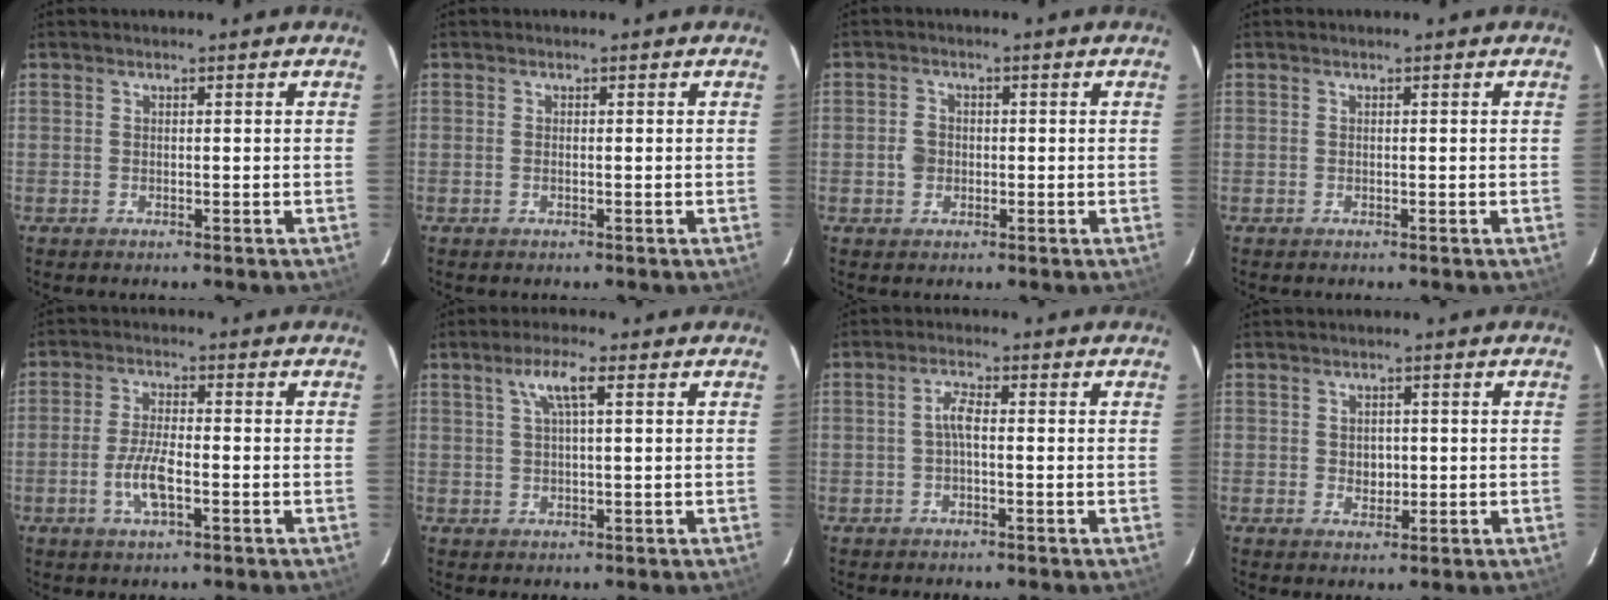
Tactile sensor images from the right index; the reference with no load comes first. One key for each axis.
{"total": 0.5, "fx": -0.1, "fy": 0.0, "fz": 0.5, "tx": -0.012, "ty": 0.001, "tz": -0.003}
{"total": 2.9, "fx": -0.4, "fy": 2.6, "fz": 1.3, "tx": -0.025, "ty": 0.007, "tz": -0.008}
{"total": 0.0}
{"total": 6.4, "fx": -2.2, "fy": 1.9, "fz": 5.7, "tx": -0.120, "ty": -0.002, "tz": -0.045}
{"total": 4.6, "fx": 1.8, "fy": 0.5, "fz": 4.2, "tx": -0.081, "ty": 0.008, "tz": 0.033}
{"total": 2.5, "fx": -0.4, "fy": 0.6, "fz": 2.4, "tx": -0.050, "ty": 0.008, "tz": -0.007}
{"total": 2.7, "fx": -0.1, "fy": 2.4, "fz": 1.4, "tx": -0.019, "ty": 0.001, "tz": 0.002}